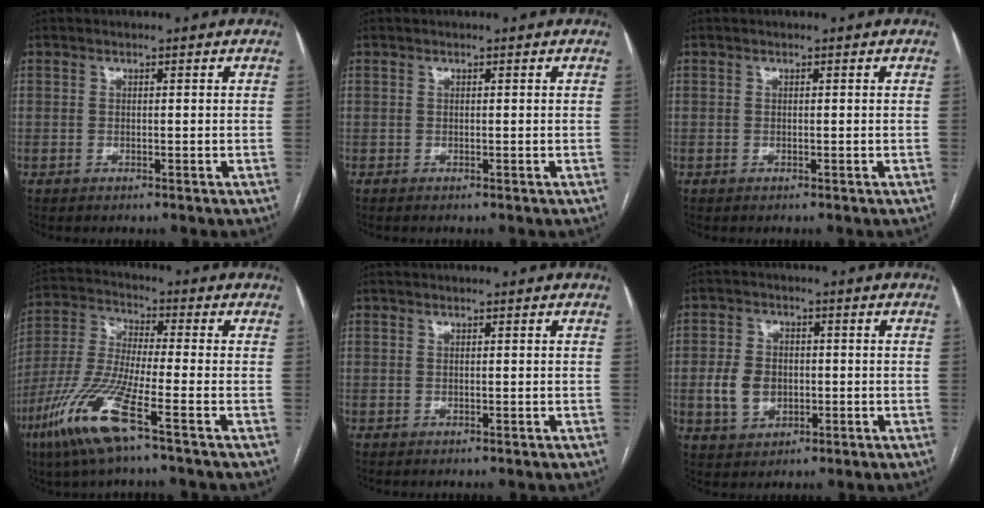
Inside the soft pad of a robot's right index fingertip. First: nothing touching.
{"total": 0.0}
{"total": 0.0}
{"total": 13.1, "force": [-6.8, 0.8, 11.2], "torque": [-0.248, -0.024, -0.140]}
{"total": 0.0}
{"total": 6.5, "force": [-0.7, 5.0, 4.1], "torque": [-0.086, 0.012, -0.006]}